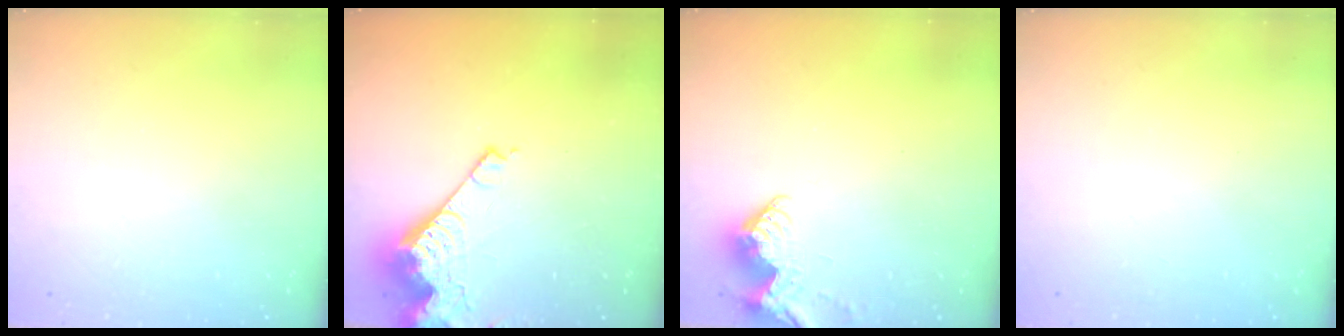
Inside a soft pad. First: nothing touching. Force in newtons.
{"total": 8.0, "press": 8.0, "slide": 0.7}
{"total": 10.4, "press": 10.4, "slide": 0.2}
{"total": 0.9, "press": 0.9, "slide": 0.1}